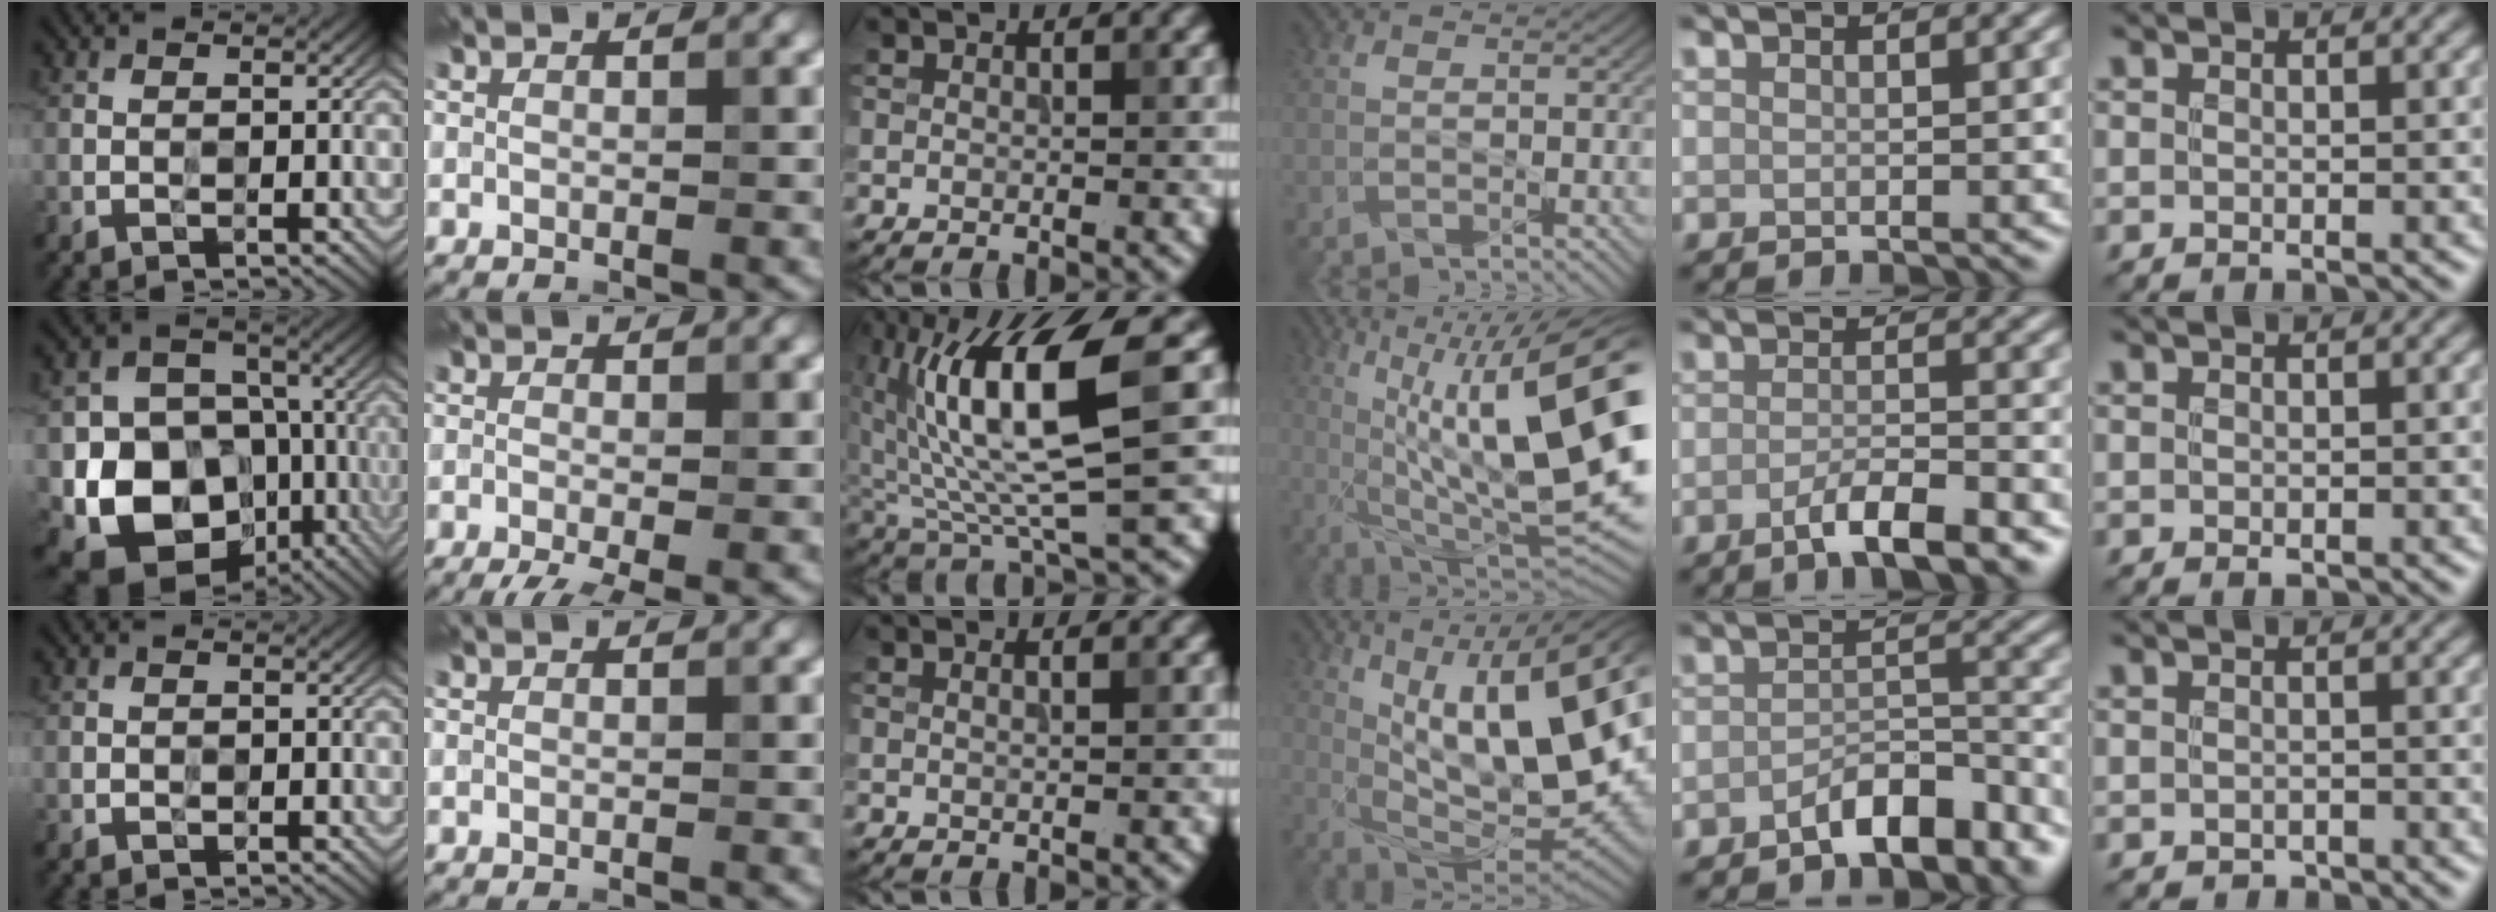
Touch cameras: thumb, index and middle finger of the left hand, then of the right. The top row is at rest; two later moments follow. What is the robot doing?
{"motion": "wipe", "object": "measuring cup"}